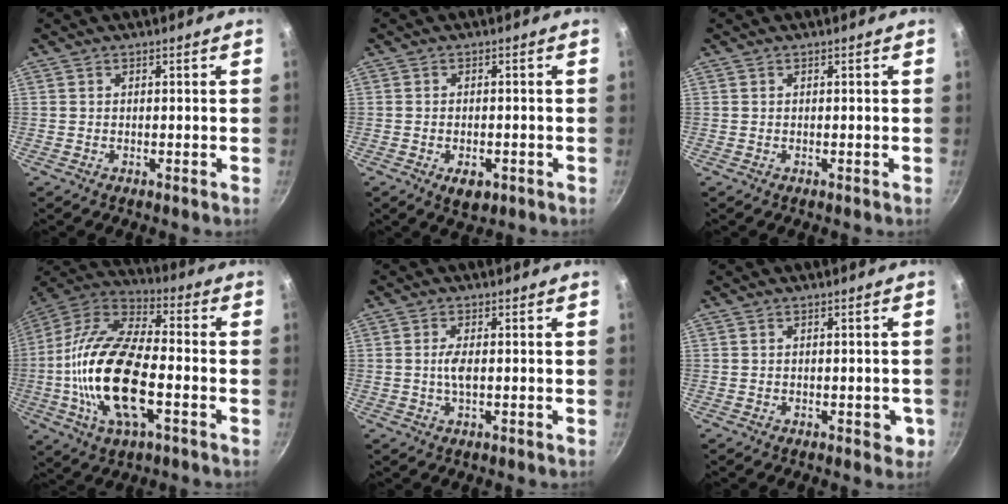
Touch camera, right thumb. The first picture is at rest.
{"total": 4.1, "force": [-1.7, 2.4, 2.9], "torque": [-0.042, 0.004, -0.019]}
{"total": 0.0}
{"total": 21.7, "force": [-4.3, 9.8, 18.9], "torque": [-0.366, 0.028, -0.094]}
{"total": 2.7, "force": [-0.1, 0.9, 2.6], "torque": [-0.057, 0.001, -0.003]}
{"total": 2.8, "force": [-0.8, 1.5, 2.2], "torque": [-0.013, 0.003, -0.011]}